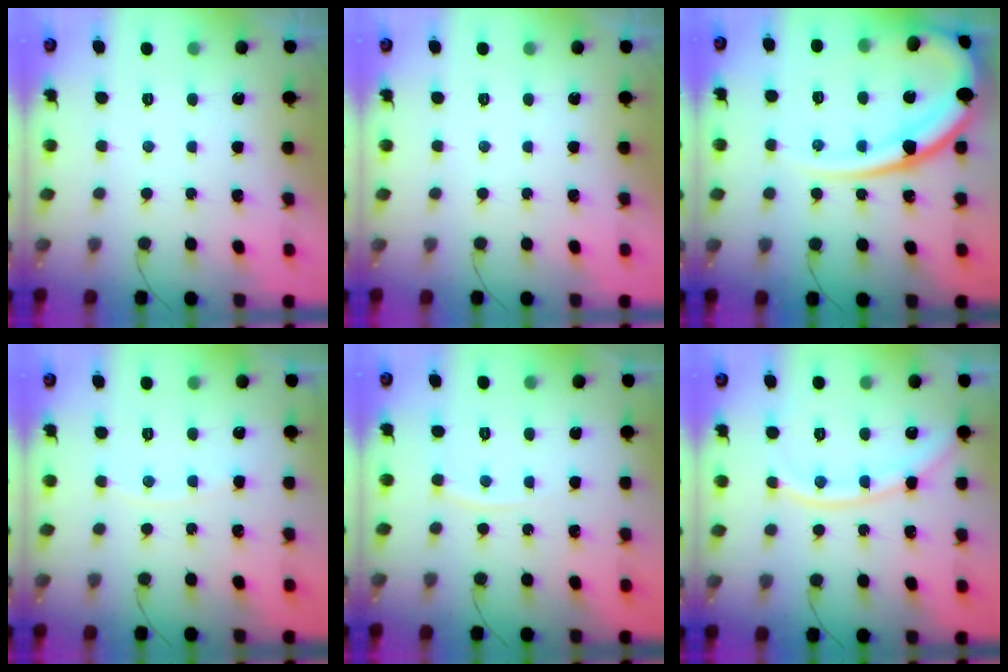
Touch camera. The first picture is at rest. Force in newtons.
{"total": 0.0}
{"total": 19.2, "press": 19.0, "slide": 2.7}
{"total": 3.6, "press": 3.6, "slide": 0.6}
{"total": 2.5, "press": 2.5, "slide": 0.4}
{"total": 11.8, "press": 11.7, "slide": 1.5}